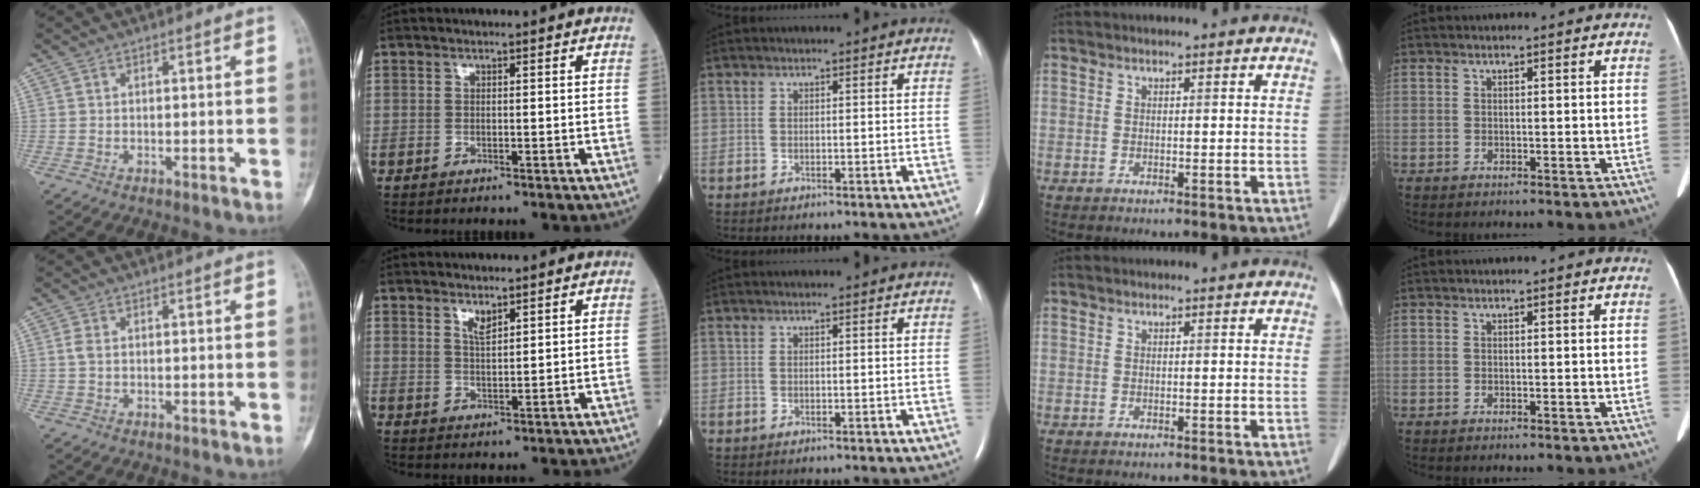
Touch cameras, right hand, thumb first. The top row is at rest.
{"thumb": {"total": 1.3, "force": [0.1, 0.8, 1.1], "torque": [-0.028, 0.000, 0.000]}, "index": {"total": 2.1, "force": [1.6, 0.5, 1.3], "torque": [-0.027, -0.005, 0.033]}}